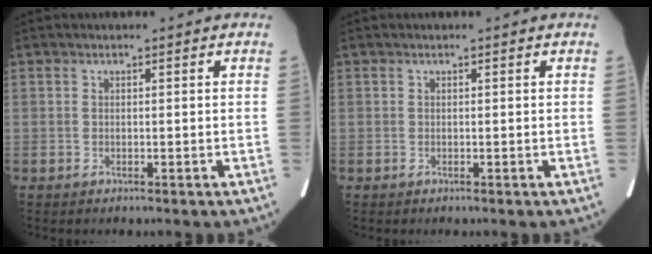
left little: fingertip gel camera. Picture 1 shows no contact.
{"total": 0.0}